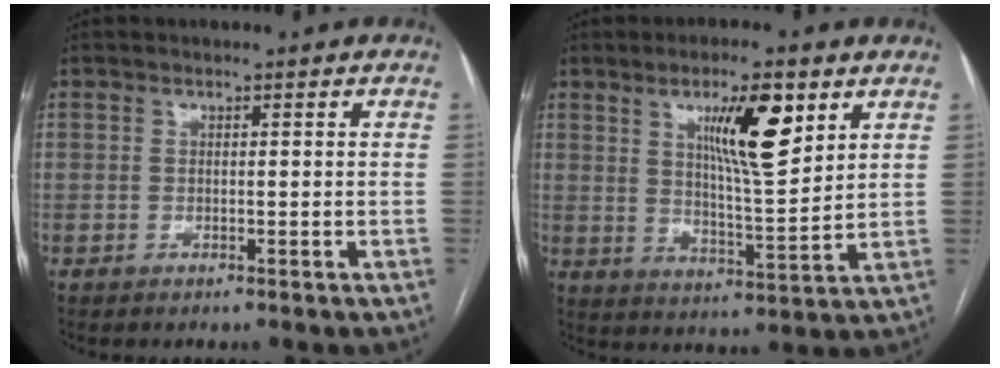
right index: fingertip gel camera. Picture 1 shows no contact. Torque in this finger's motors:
{"motor_torque": [0.70, 0.57, 0.32, 0.11]}